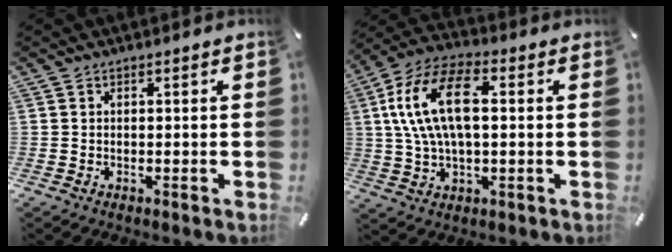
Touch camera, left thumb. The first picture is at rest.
{"total": 15.5, "force": [2.8, 8.1, 12.9], "torque": [-0.284, 0.005, 0.044]}